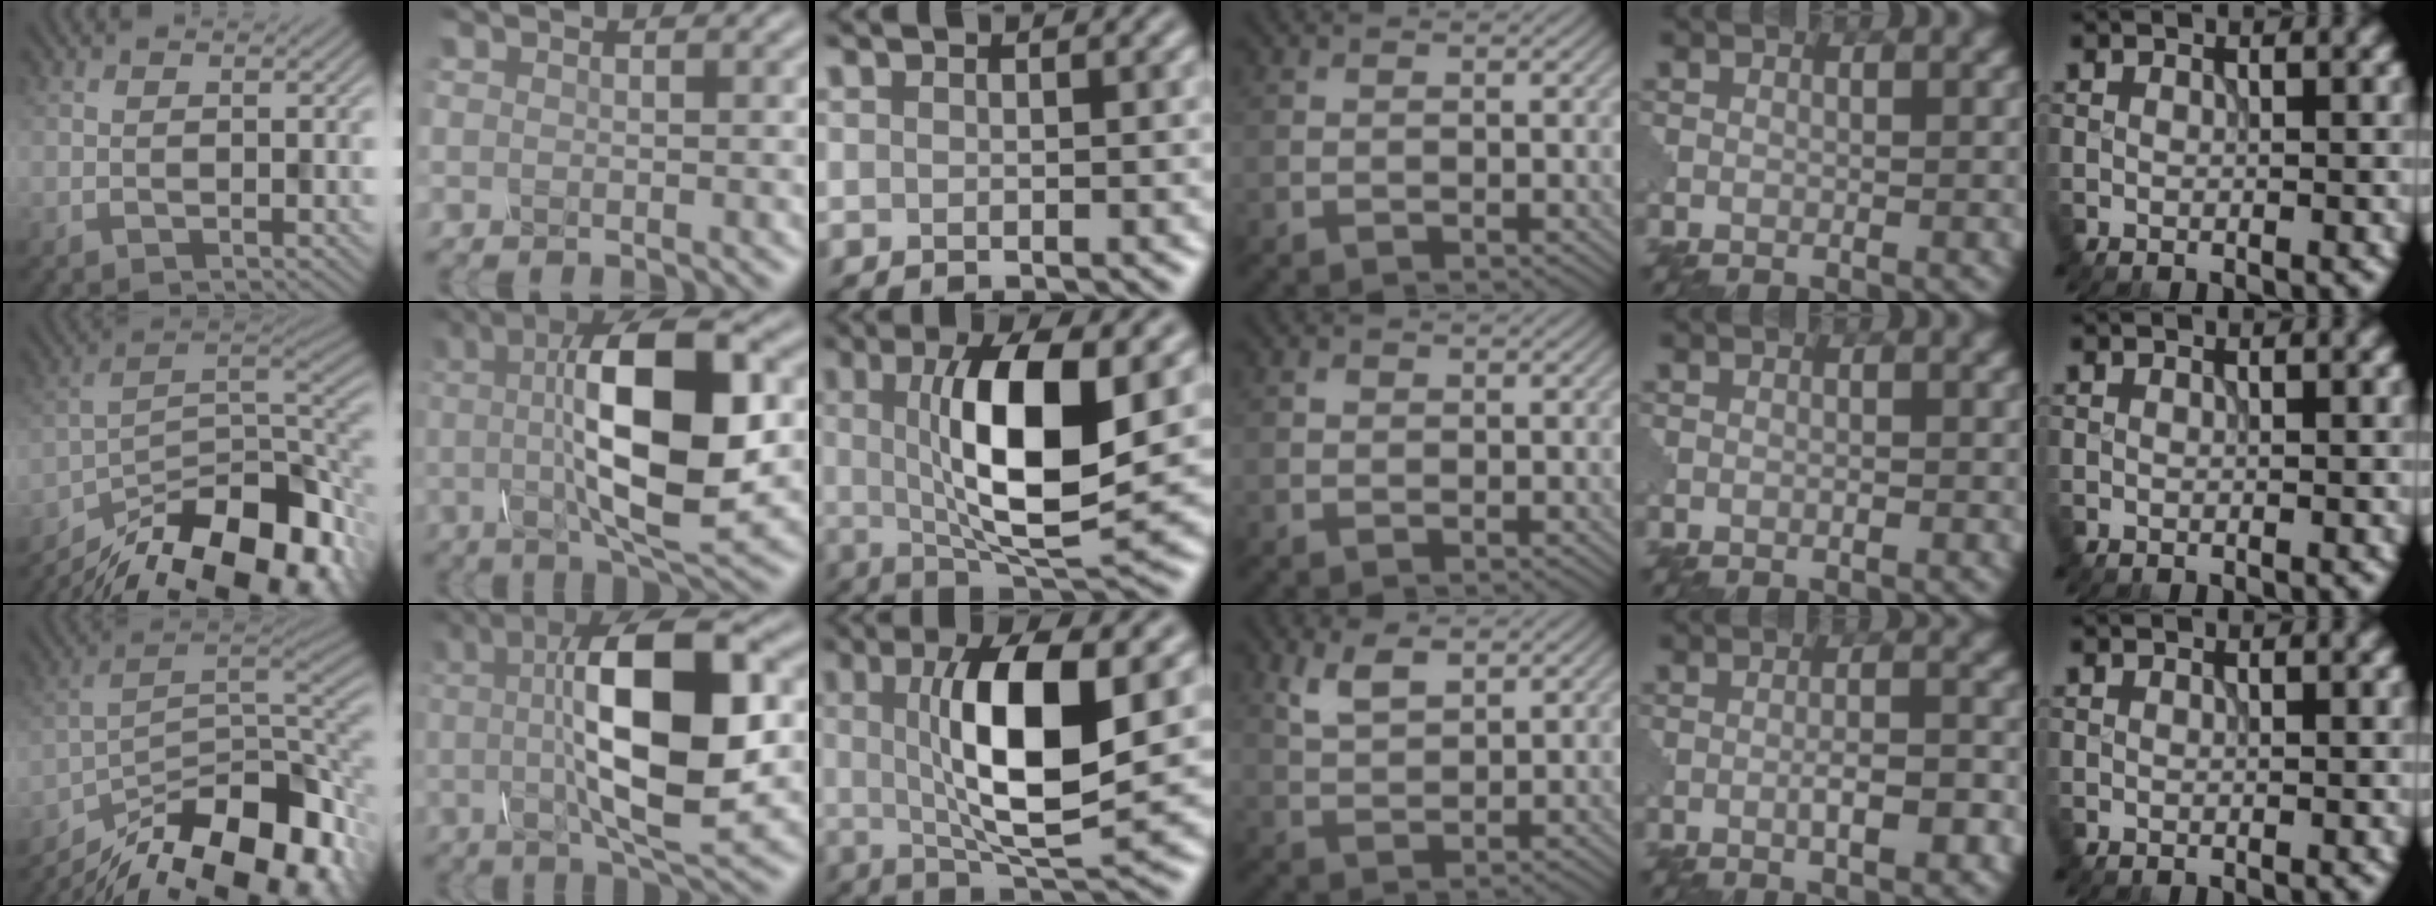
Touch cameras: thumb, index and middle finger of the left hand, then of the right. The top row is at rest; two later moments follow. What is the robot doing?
{"motion": "assemble", "object": "glue stick"}